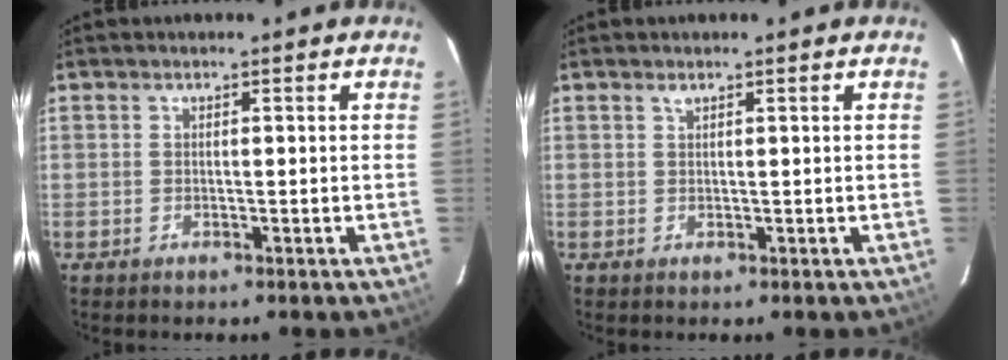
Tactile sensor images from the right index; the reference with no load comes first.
{"total": 0.6, "force": [0.5, 0.2, 0.3], "torque": [-0.004, 0.001, 0.009]}